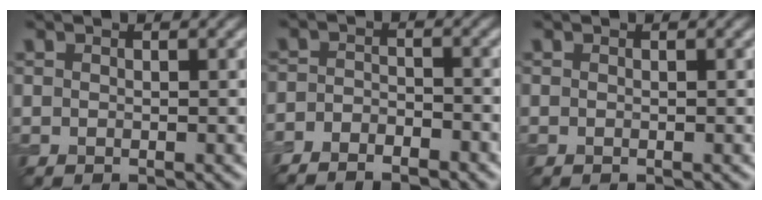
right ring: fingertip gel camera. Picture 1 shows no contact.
{"total": 3.3, "force": [-3.0, 0.9, 1.1], "torque": [-0.019, -0.001, -0.058]}
{"total": 0.0}